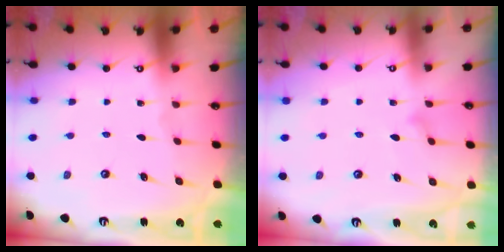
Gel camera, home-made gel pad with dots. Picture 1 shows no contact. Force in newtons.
{"total": 7.9, "press": 7.9, "slide": 0.3}